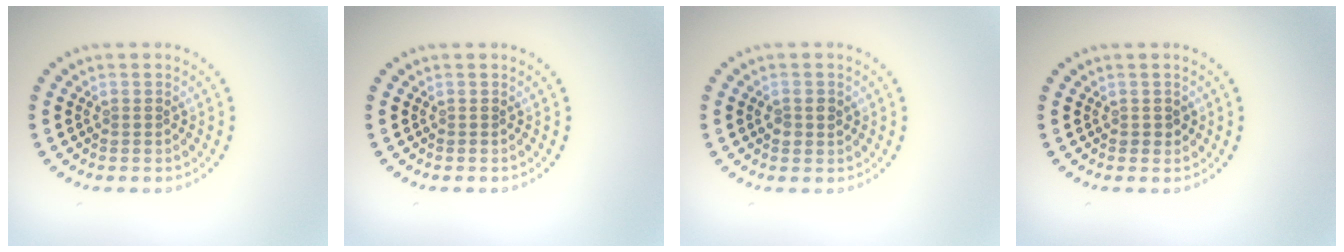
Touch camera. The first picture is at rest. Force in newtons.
{"total": 0.0}
{"total": 1.4, "press": 1.4, "slide": 0.2}
{"total": 0.8, "press": 0.8, "slide": 0.2}